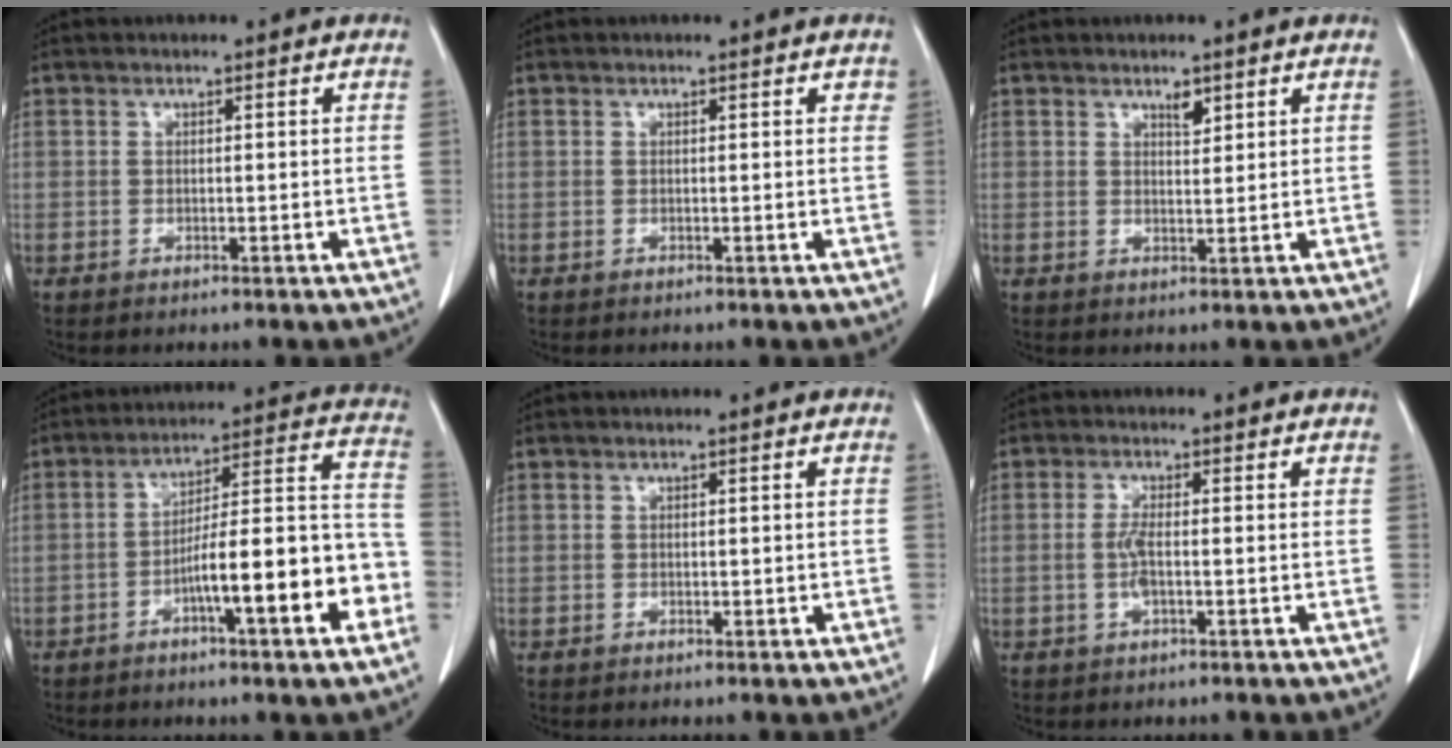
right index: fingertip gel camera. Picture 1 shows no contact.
{"total": 0.8, "force": [0.4, 0.5, 0.4], "torque": [-0.002, 0.002, 0.001]}
{"total": 1.9, "force": [1.3, 0.7, 1.1], "torque": [-0.020, -0.004, 0.023]}
{"total": 16.0, "force": [-6.1, 1.8, 14.7], "torque": [-0.208, 0.026, -0.091]}
{"total": 0.6, "force": [-0.1, 0.4, 0.5], "torque": [-0.008, 0.005, 0.002]}
{"total": 2.8, "force": [-0.5, 0.6, 2.7], "torque": [-0.064, -0.001, -0.011]}